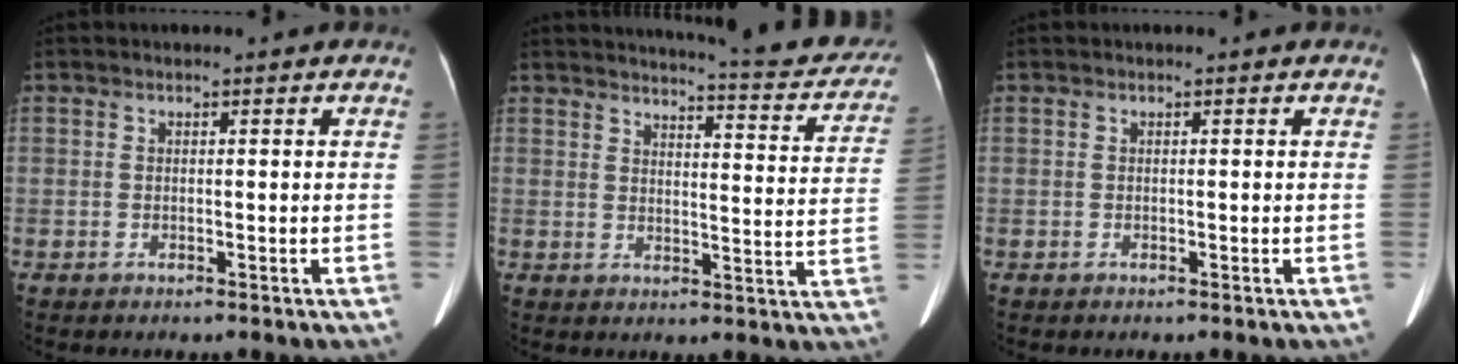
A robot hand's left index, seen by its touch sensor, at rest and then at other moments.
{"total": 18.5, "force": [17.2, 2.3, 6.5], "torque": [-0.071, -0.058, 0.189]}
{"total": 0.0}